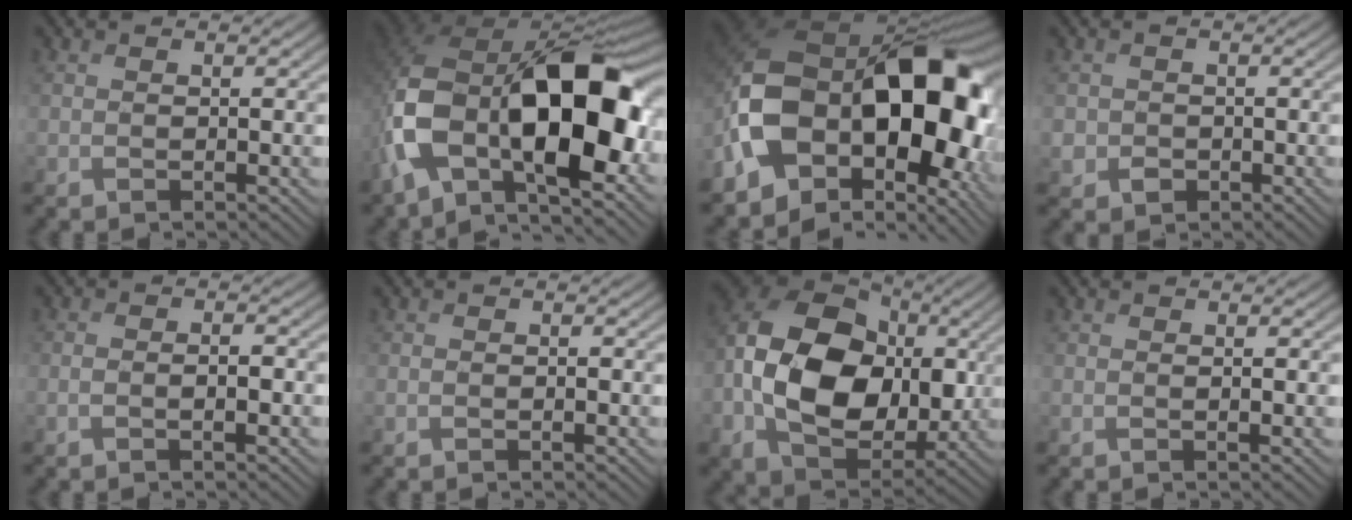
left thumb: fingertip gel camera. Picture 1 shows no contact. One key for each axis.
{"total": 18.2, "fx": -3.5, "fy": 10.4, "fz": 14.6, "tx": -0.283, "ty": -0.030, "tz": -0.046}
{"total": 20.5, "fx": -2.9, "fy": 13.9, "fz": 14.7, "tx": -0.309, "ty": -0.023, "tz": -0.033}
{"total": 2.3, "fx": -0.6, "fy": 2.1, "fz": 0.6, "tx": -0.017, "ty": -0.010, "tz": -0.013}
{"total": 2.3, "fx": -0.9, "fy": 1.0, "fz": 1.9, "tx": -0.031, "ty": 0.005, "tz": -0.020}
{"total": 0.9, "fx": -0.3, "fy": 0.5, "fz": 0.6, "tx": -0.010, "ty": 0.000, "tz": -0.004}
{"total": 17.4, "fx": -0.3, "fy": 12.5, "fz": 12.1, "tx": -0.276, "ty": -0.005, "tz": -0.007}
{"total": 0.8, "fx": 0.0, "fy": 0.1, "fz": 0.8, "tx": -0.013, "ty": -0.002, "tz": -0.001}